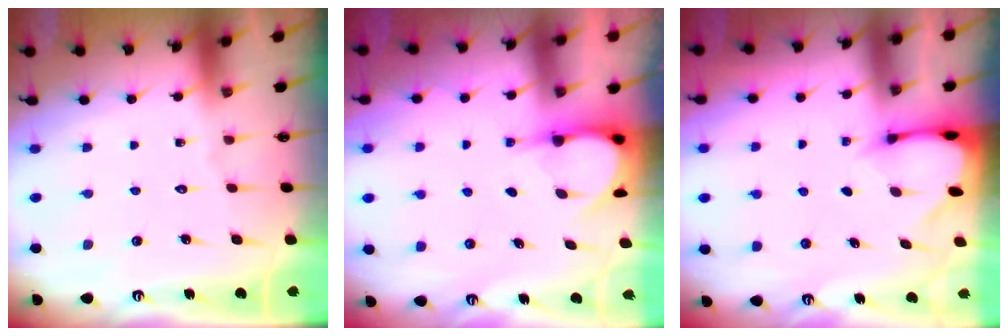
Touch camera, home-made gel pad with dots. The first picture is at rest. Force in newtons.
{"total": 3.8, "press": 3.8, "slide": 0.3}
{"total": 2.3, "press": 2.3, "slide": 0.1}